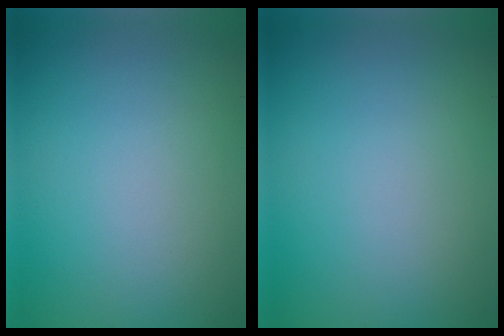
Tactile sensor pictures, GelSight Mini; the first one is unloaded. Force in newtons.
{"total": 0.0}